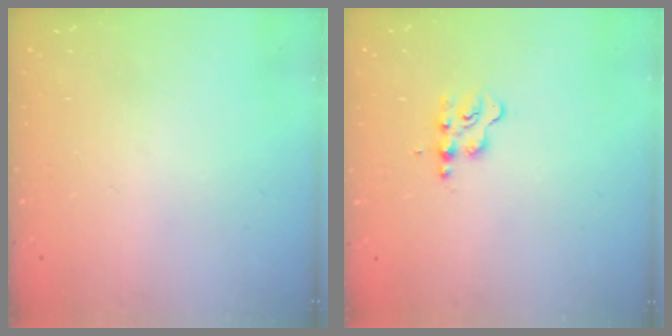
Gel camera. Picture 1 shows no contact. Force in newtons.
{"total": 2.7, "press": 2.7, "slide": 0.3}